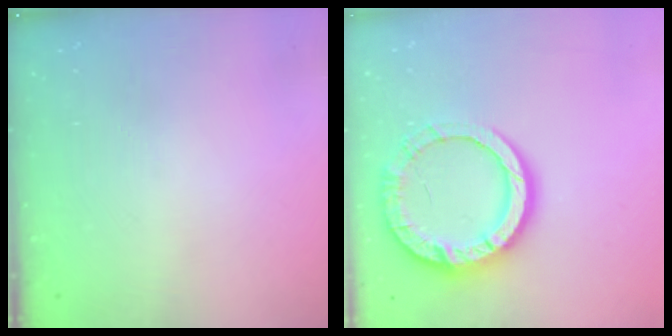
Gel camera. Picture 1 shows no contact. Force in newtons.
{"total": 14.3, "press": 14.2, "slide": 1.7}